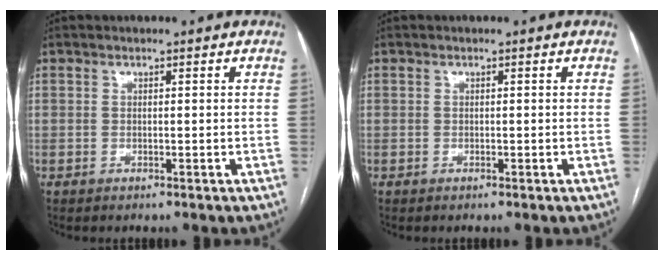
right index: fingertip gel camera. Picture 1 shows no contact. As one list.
[{"total": 0.0}]